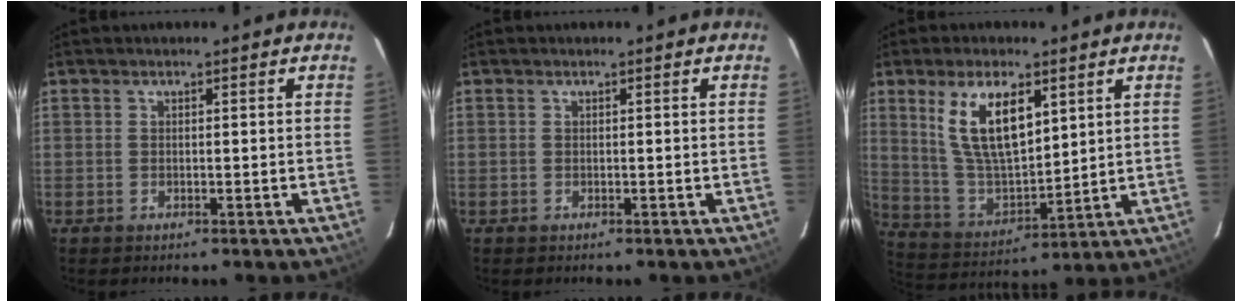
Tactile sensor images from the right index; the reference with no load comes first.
{"total": 0.0}
{"total": 13.6, "force": [5.9, 6.0, 10.7], "torque": [-0.206, 0.002, 0.127]}